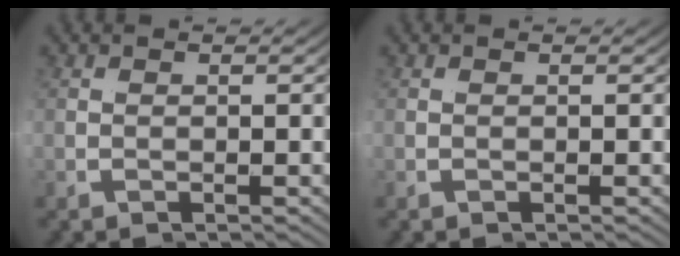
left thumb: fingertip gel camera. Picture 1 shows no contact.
{"total": 0.0}